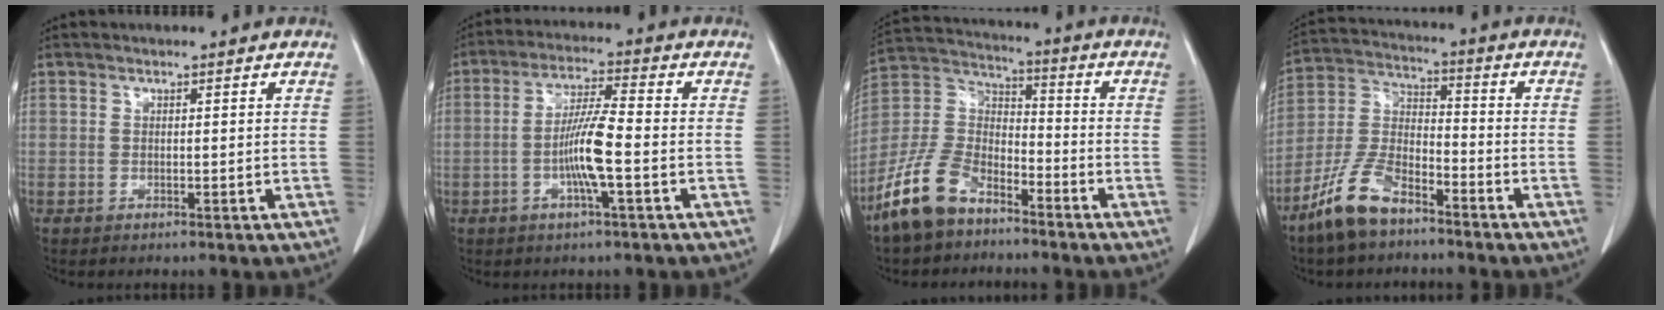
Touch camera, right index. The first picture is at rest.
{"total": 7.7, "force": [-1.8, 0.2, 7.5], "torque": [-0.148, 0.001, -0.038]}
{"total": 12.0, "force": [-8.5, 5.8, 6.1], "torque": [-0.146, 0.008, -0.174]}
{"total": 10.8, "force": [-7.7, 3.9, 6.5], "torque": [-0.150, -0.006, -0.156]}